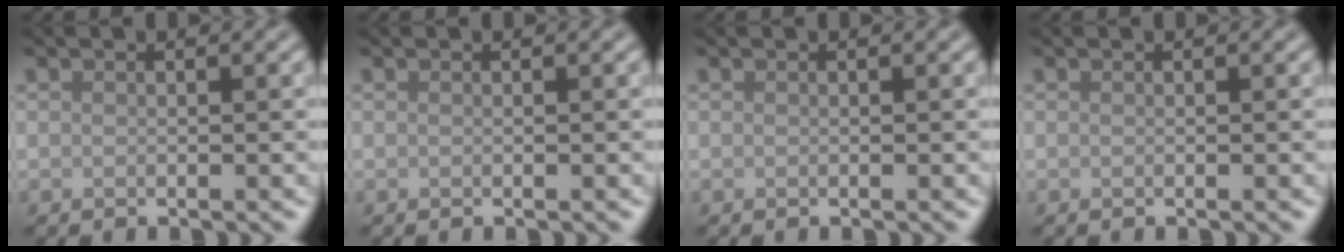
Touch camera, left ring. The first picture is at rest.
{"total": 0.0}
{"total": 0.0}
{"total": 0.0}